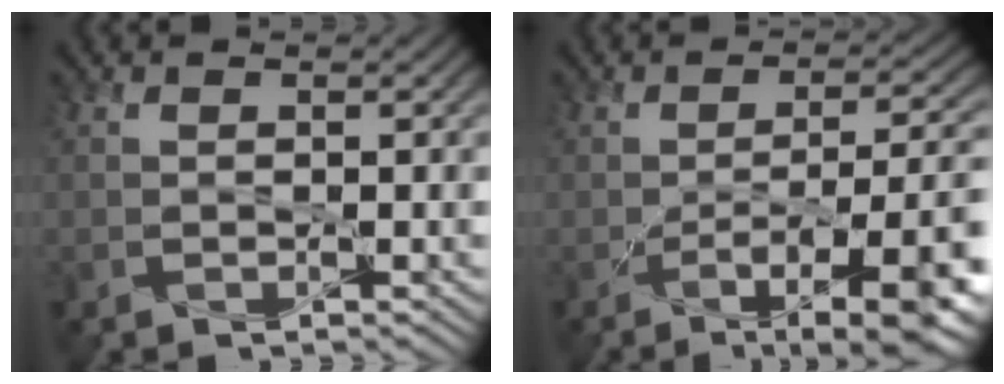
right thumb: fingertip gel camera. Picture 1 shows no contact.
{"total": 9.9, "force": [-4.1, 2.7, 8.6], "torque": [-0.128, -0.015, -0.053]}